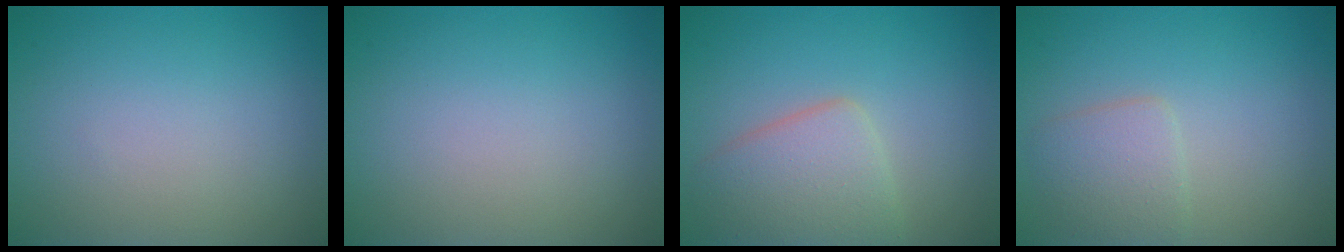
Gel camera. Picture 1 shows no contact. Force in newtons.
{"total": 0.0}
{"total": 4.3, "press": 4.3, "slide": 0.3}
{"total": 2.5, "press": 2.5, "slide": 0.1}